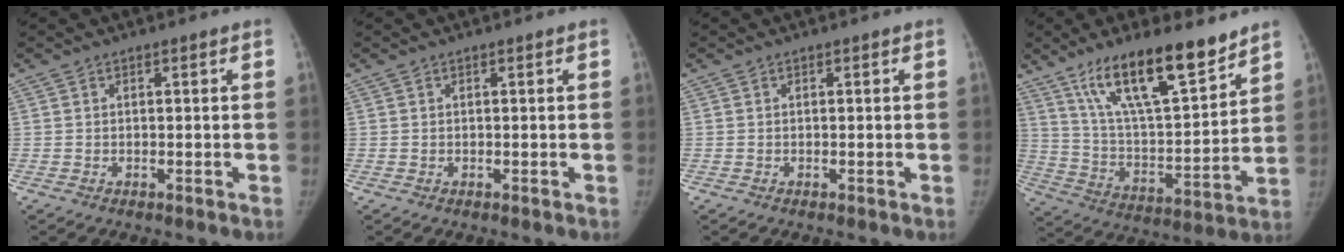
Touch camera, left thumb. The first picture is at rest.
{"total": 0.0}
{"total": 0.0}
{"total": 20.0, "force": [13.8, 5.5, 13.4], "torque": [-0.200, -0.069, 0.247]}